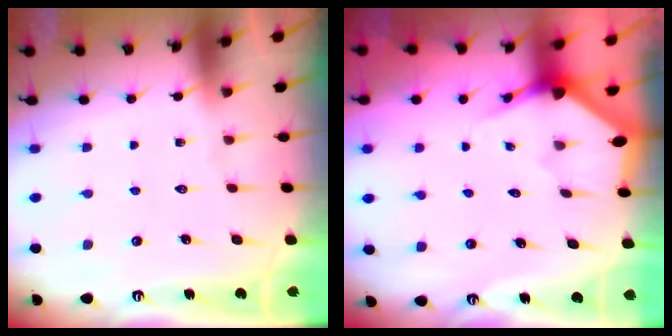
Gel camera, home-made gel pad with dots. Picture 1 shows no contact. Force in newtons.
{"total": 2.9, "press": 2.9, "slide": 0.2}